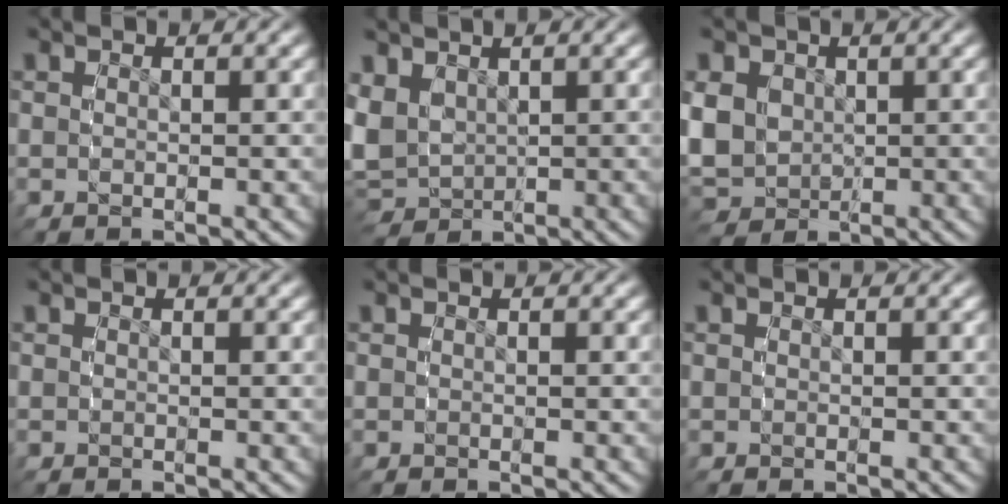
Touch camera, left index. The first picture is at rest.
{"total": 5.7, "force": [0.4, 5.0, 2.6], "torque": [-0.092, -0.027, 0.022]}
{"total": 6.7, "force": [-0.2, 6.0, 3.0], "torque": [-0.087, -0.027, 0.009]}
{"total": 0.0}
{"total": 0.0}
{"total": 0.0}